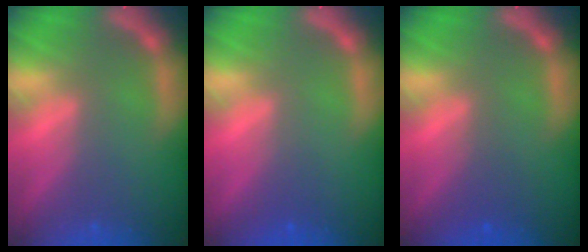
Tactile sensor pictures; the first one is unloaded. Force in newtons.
{"total": 1.0}
{"total": 1.5}